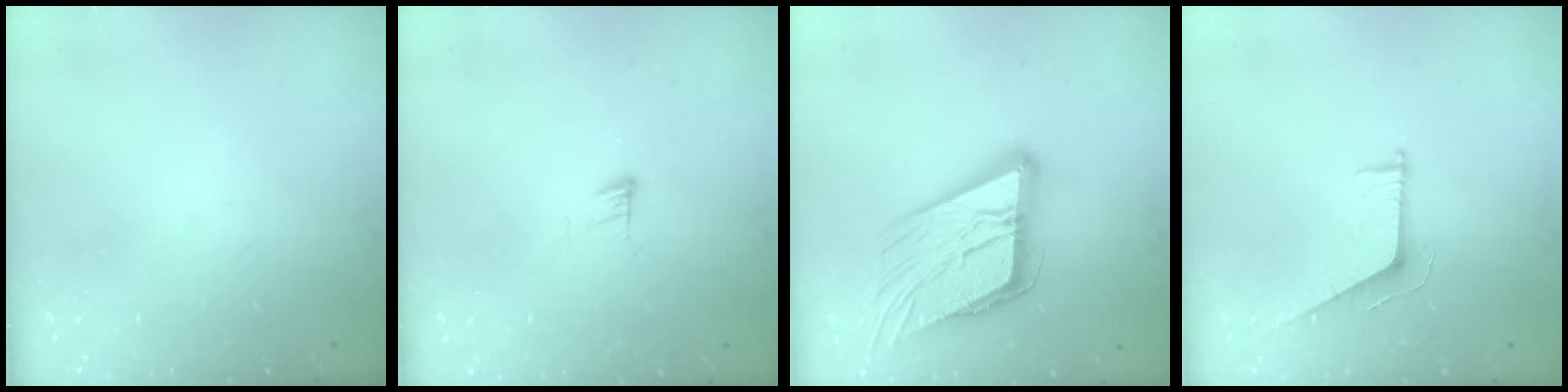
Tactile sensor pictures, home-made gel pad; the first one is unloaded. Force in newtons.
{"total": 5.2, "press": 5.2, "slide": 0.5}
{"total": 19.2, "press": 19.0, "slide": 2.8}
{"total": 6.5, "press": 6.5, "slide": 0.2}